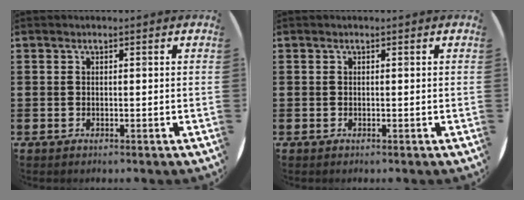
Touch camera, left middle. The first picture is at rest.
{"total": 0.0}